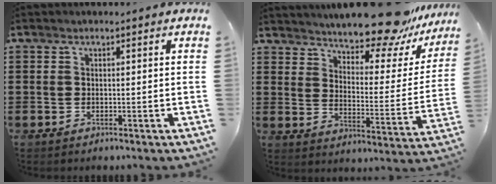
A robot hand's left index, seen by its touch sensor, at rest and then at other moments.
{"total": 12.7, "force": [11.6, 1.5, 4.9], "torque": [-0.081, -0.085, 0.197]}